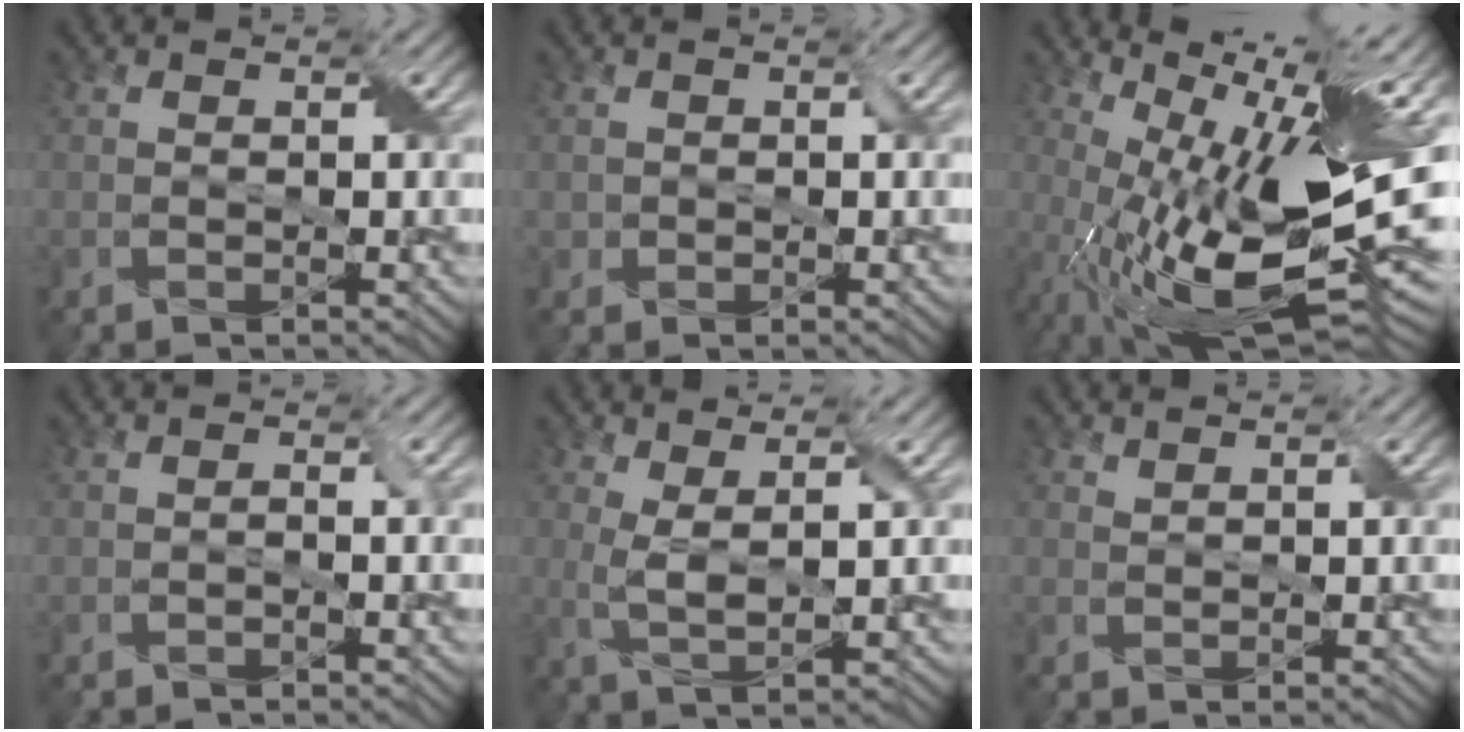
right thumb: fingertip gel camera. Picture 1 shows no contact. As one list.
[{"total": 1.2, "force": [0.0, 1.1, 0.2], "torque": [-0.009, -0.003, -0.002]}, {"total": 19.0, "force": [0.7, 6.0, 18.0], "torque": [-0.298, -0.006, 0.021]}, {"total": 0.8, "force": [-0.4, 0.0, 0.7], "torque": [-0.012, 0.005, -0.005]}, {"total": 3.7, "force": [1.4, 1.0, 3.2], "torque": [-0.079, -0.001, 0.029]}, {"total": 0.8, "force": [0.7, 0.1, 0.2], "torque": [-0.011, 0.003, 0.015]}]